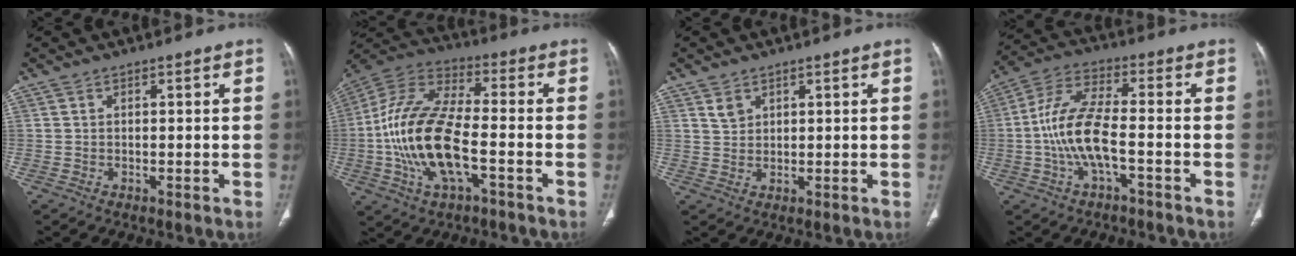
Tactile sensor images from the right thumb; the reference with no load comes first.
{"total": 18.1, "force": [-4.1, 7.7, 15.9], "torque": [-0.327, 0.029, -0.077]}
{"total": 2.3, "force": [1.5, 1.5, 0.8], "torque": [-0.008, -0.009, 0.031]}
{"total": 11.1, "force": [-2.6, 3.9, 10.1], "torque": [-0.224, 0.037, -0.052]}